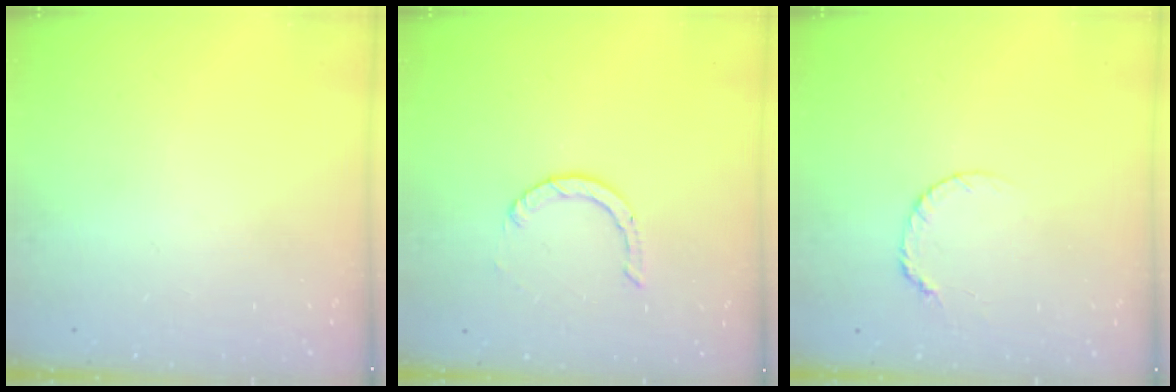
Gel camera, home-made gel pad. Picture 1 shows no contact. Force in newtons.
{"total": 0.9, "press": 0.9, "slide": 0.1}
{"total": 5.3, "press": 5.2, "slide": 0.6}